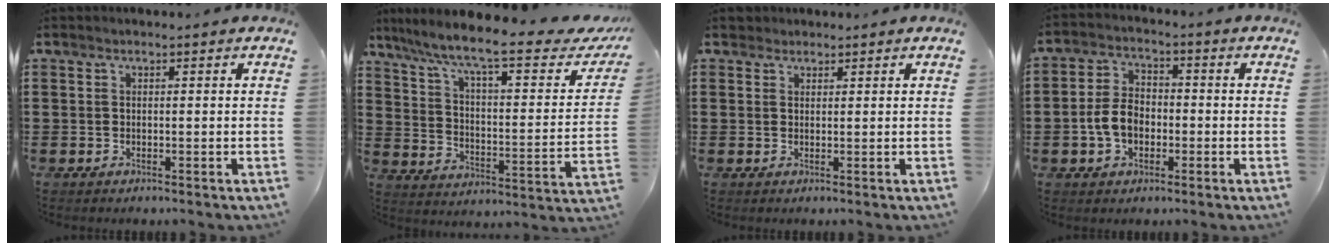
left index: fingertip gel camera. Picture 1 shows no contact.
{"total": 9.7, "force": [7.4, 0.7, 6.3], "torque": [-0.140, -0.048, 0.115]}
{"total": 1.6, "force": [1.4, 0.8, 0.0], "torque": [-0.004, 0.006, 0.029]}
{"total": 6.1, "force": [-1.5, 4.1, 4.3], "torque": [-0.106, 0.004, -0.035]}